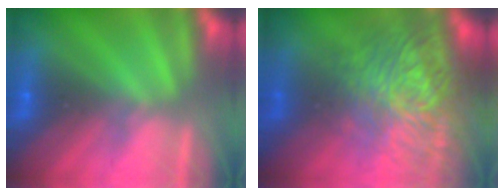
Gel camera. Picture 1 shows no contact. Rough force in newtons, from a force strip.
{"total": 7.7}